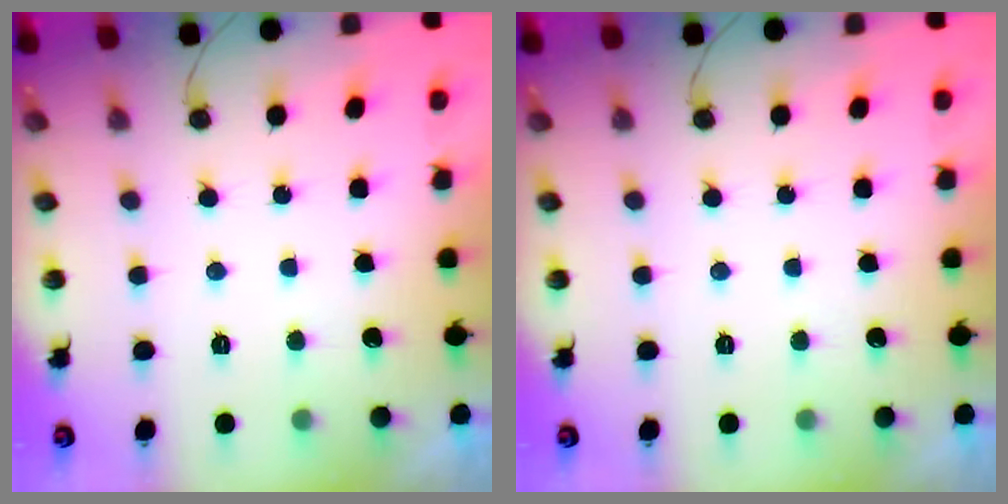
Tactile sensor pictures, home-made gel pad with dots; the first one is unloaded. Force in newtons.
{"total": 0.0}